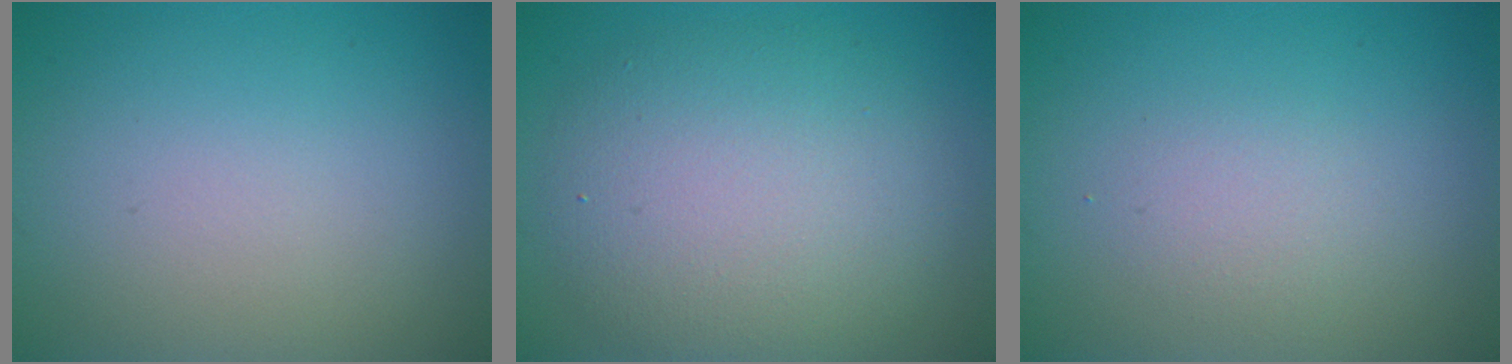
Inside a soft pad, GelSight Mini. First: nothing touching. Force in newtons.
{"total": 7.0, "press": 7.0, "slide": 0.3}
{"total": 1.5, "press": 1.5, "slide": 0.1}